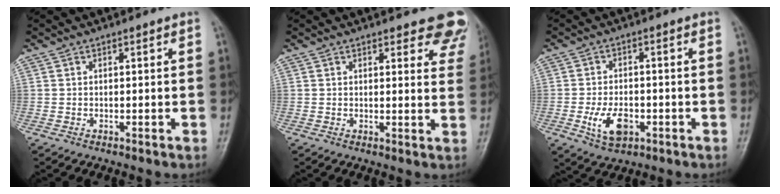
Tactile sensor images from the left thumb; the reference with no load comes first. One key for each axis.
{"total": 9.1, "fx": 7.4, "fy": 3.2, "fz": 4.2, "tx": -0.005, "ty": -0.033, "tz": 0.066}
{"total": 6.8, "fx": -2.2, "fy": 4.1, "fz": 5.0, "tx": -0.087, "ty": 0.005, "tz": -0.034}